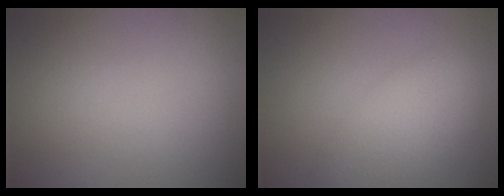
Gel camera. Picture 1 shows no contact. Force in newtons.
{"total": 5.7, "press": 5.7, "slide": 0.3}